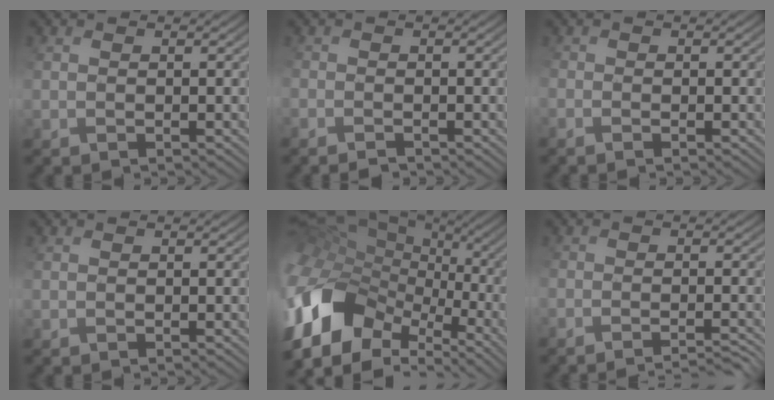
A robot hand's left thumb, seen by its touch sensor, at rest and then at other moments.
{"total": 1.9, "force": [-1.6, 0.7, 0.7], "torque": [-0.016, -0.004, -0.034]}
{"total": 1.2, "force": [-0.9, 0.4, 0.7], "torque": [-0.020, -0.007, -0.023]}
{"total": 0.0}
{"total": 18.8, "force": [-5.5, 12.8, 12.6], "torque": [-0.308, -0.005, -0.102]}
{"total": 4.8, "force": [-4.2, 0.6, 2.3], "torque": [-0.033, 0.004, -0.066]}